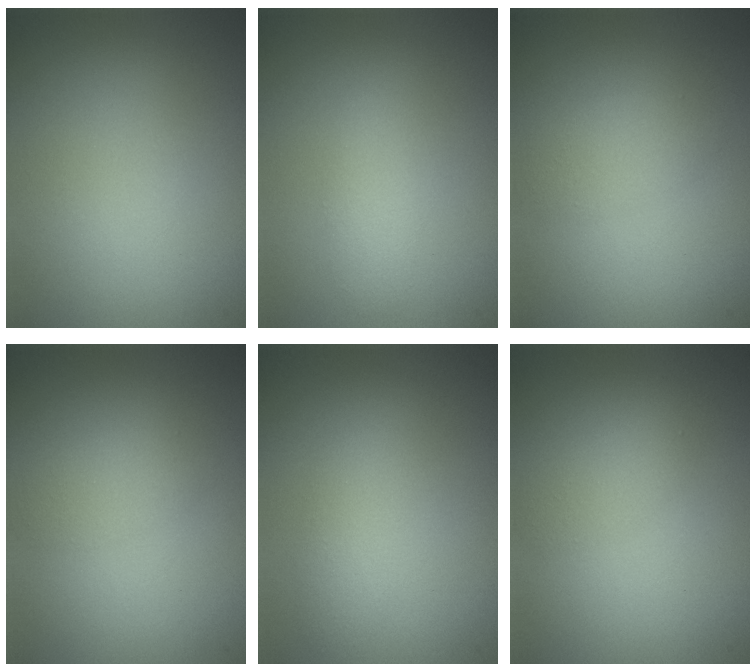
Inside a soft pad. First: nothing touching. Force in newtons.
{"total": 1.5, "press": 1.5, "slide": 0.1}
{"total": 2.0, "press": 2.0, "slide": 0.1}
{"total": 1.6, "press": 1.6, "slide": 0.0}
{"total": 2.0, "press": 2.0, "slide": 0.1}
{"total": 1.6, "press": 1.6, "slide": 0.1}